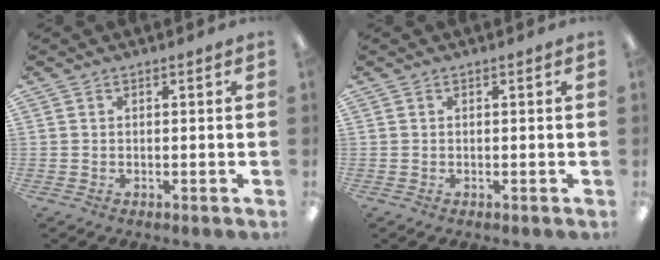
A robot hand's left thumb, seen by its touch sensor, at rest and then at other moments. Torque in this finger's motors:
{"motor_torque": [-0.03, 0.04, 0.05, -0.14, 0.01]}